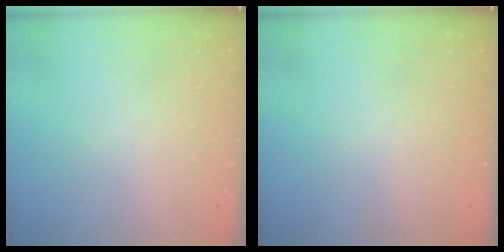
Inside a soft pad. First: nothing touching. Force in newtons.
{"total": 0.0}